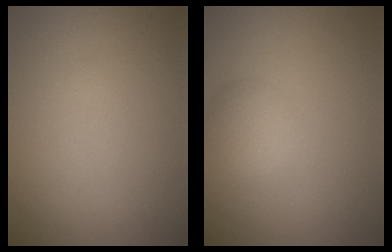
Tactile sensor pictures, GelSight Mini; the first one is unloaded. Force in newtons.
{"total": 2.3, "press": 2.3, "slide": 0.2}